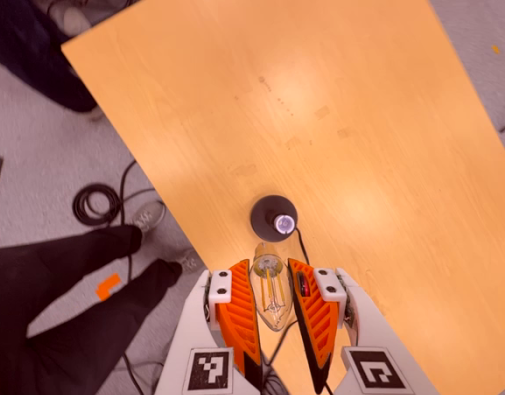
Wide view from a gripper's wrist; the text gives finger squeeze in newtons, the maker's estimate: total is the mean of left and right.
{"total": 13.5, "left": 14.0, "right": 12.9}